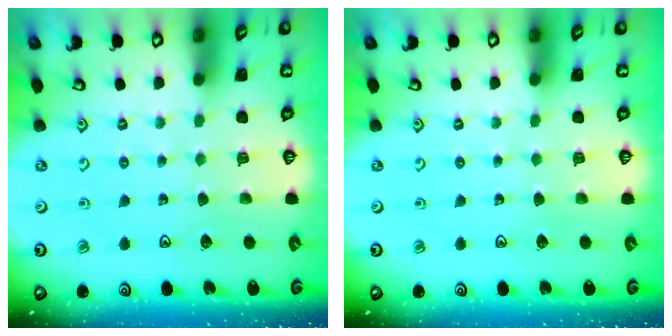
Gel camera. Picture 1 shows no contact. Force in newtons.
{"total": 0.0}